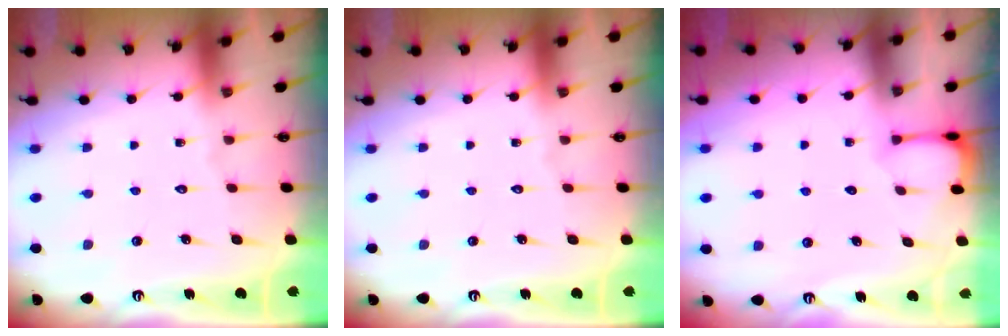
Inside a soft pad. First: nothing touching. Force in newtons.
{"total": 0.0}
{"total": 1.6, "press": 1.6, "slide": 0.1}